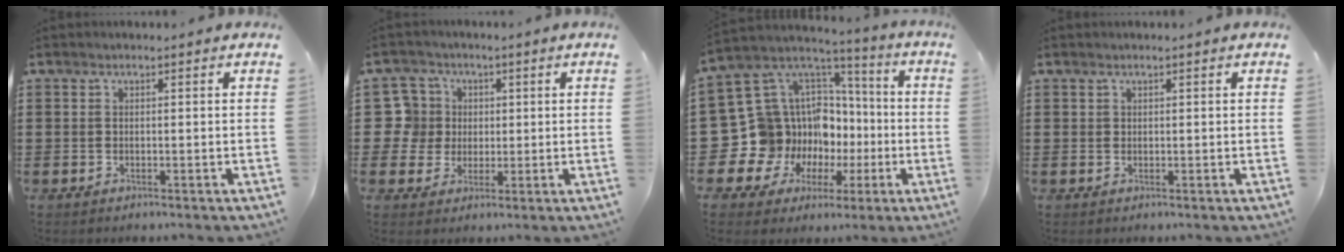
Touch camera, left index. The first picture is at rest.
{"total": 7.8, "force": [1.4, 7.5, 1.7], "torque": [-0.080, 0.011, 0.024]}
{"total": 15.0, "force": [-3.8, 14.0, 4.1], "torque": [-0.133, -0.039, -0.027]}
{"total": 0.6, "force": [0.4, 0.4, 0.1], "torque": [-0.004, 0.002, 0.009]}